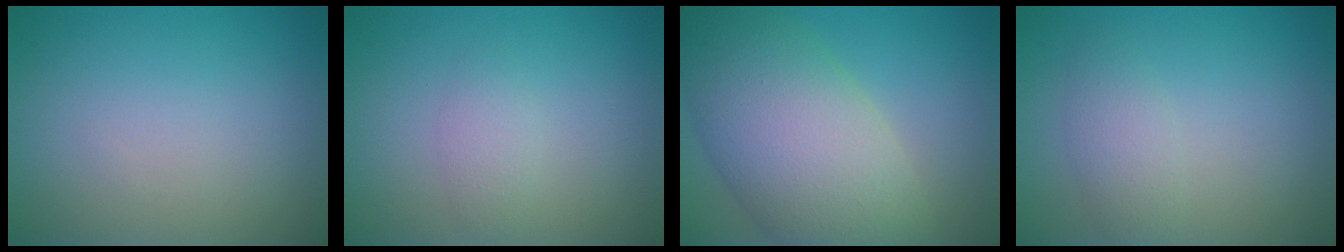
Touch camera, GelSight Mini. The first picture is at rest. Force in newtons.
{"total": 1.4, "press": 1.4, "slide": 0.0}
{"total": 10.9, "press": 10.9, "slide": 0.9}
{"total": 2.1, "press": 2.1, "slide": 0.1}